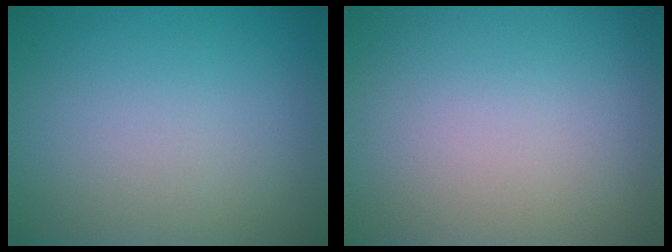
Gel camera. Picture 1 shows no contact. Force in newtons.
{"total": 0.0}